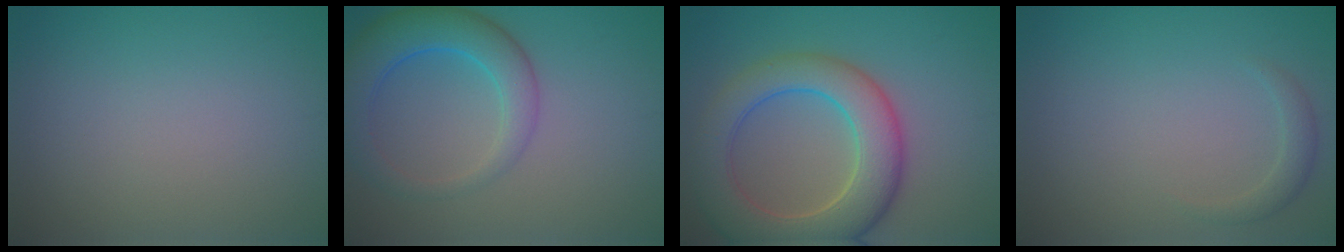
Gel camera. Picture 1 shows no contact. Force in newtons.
{"total": 5.4, "press": 5.4, "slide": 0.3}
{"total": 8.3, "press": 8.3, "slide": 0.7}
{"total": 1.2, "press": 1.2, "slide": 0.1}